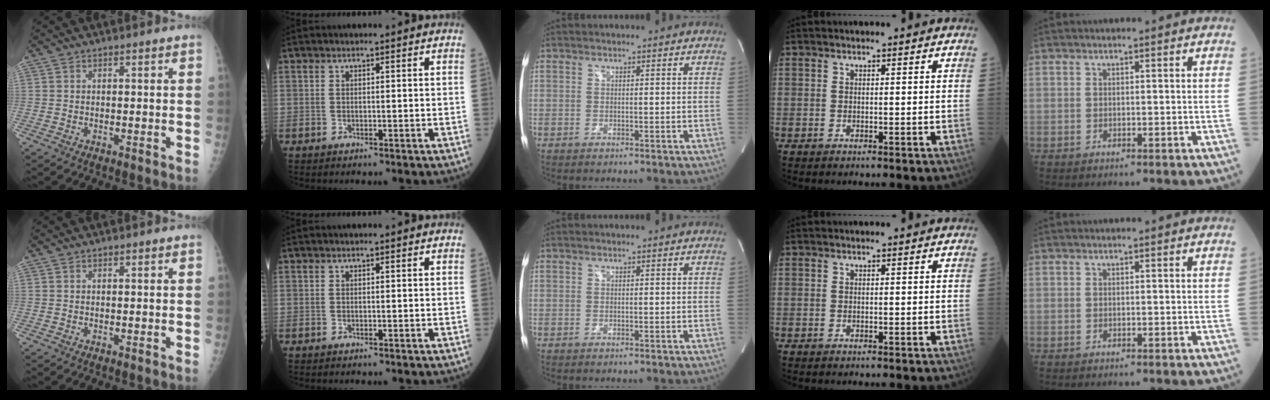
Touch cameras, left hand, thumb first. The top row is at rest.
{}